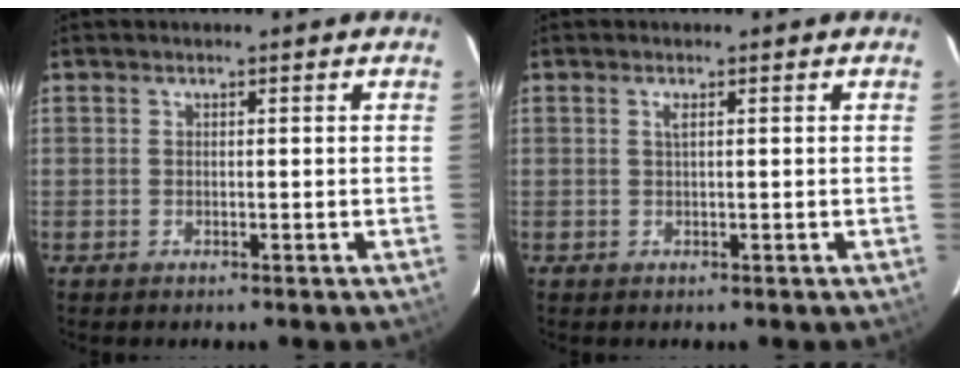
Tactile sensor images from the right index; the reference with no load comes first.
{"total": 0.8, "force": [0.4, -0.1, 0.6], "torque": [-0.011, 0.003, 0.007]}